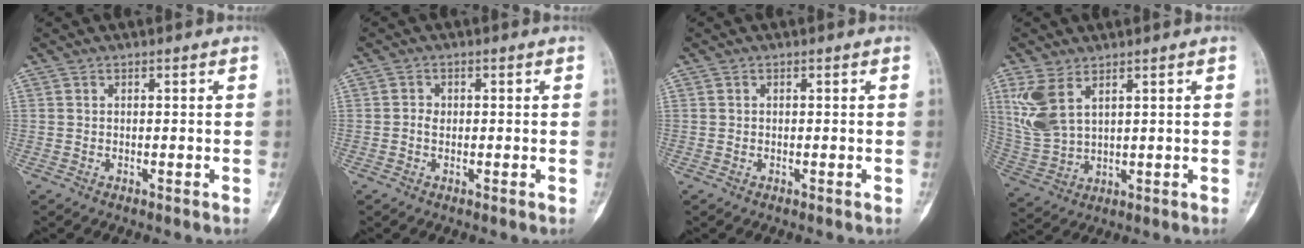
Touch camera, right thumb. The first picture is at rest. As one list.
[{"total": 1.3, "force": [-0.2, 1.2, 0.6], "torque": [-0.005, 0.005, -0.005]}, {"total": 0.0}, {"total": 8.9, "force": [4.3, 4.8, 6.2], "torque": [-0.134, -0.006, 0.100]}]